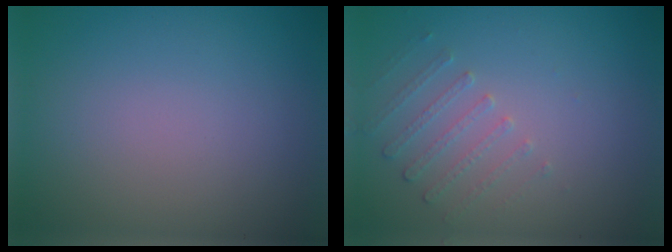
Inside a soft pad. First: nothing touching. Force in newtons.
{"total": 1.5, "press": 1.0, "slide": 1.1}